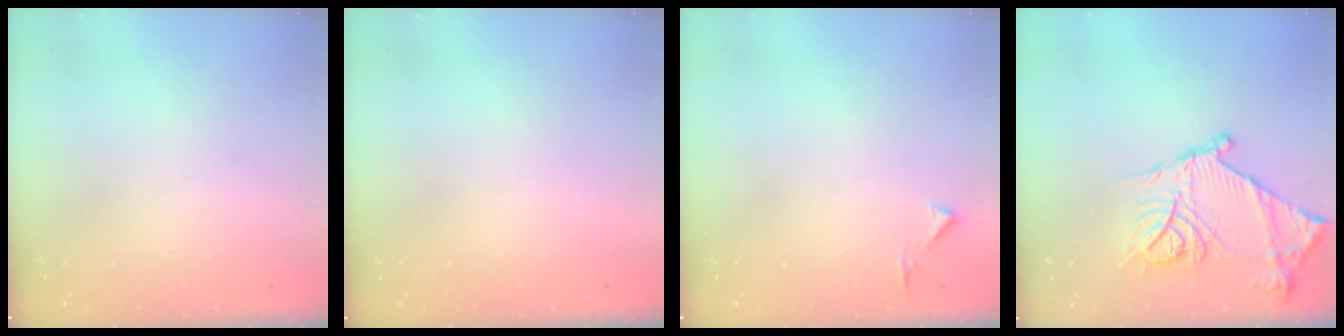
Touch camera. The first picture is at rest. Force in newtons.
{"total": 1.5, "press": 1.5, "slide": 0.1}
{"total": 2.8, "press": 2.8, "slide": 0.3}
{"total": 18.1, "press": 18.1, "slide": 1.2}